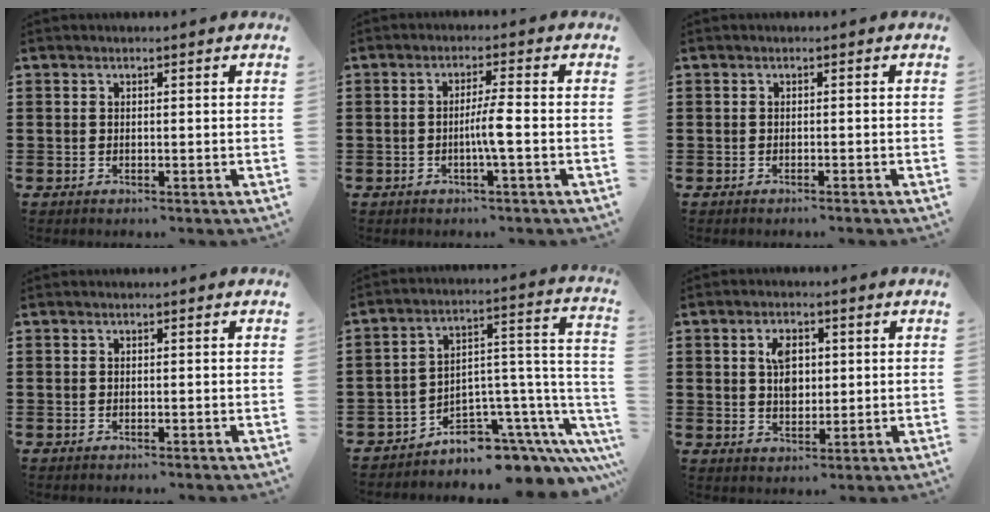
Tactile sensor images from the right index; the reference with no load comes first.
{"total": 3.6, "force": [-0.9, -0.3, 3.5], "torque": [-0.063, -0.005, -0.020]}
{"total": 0.6, "force": [-0.5, -0.1, 0.2], "torque": [-0.005, -0.001, -0.010]}
{"total": 0.0}
{"total": 6.8, "force": [-4.9, 3.8, 2.8], "torque": [-0.049, -0.010, -0.082]}
{"total": 4.5, "force": [1.0, 2.8, 3.4], "torque": [-0.059, 0.006, 0.012]}